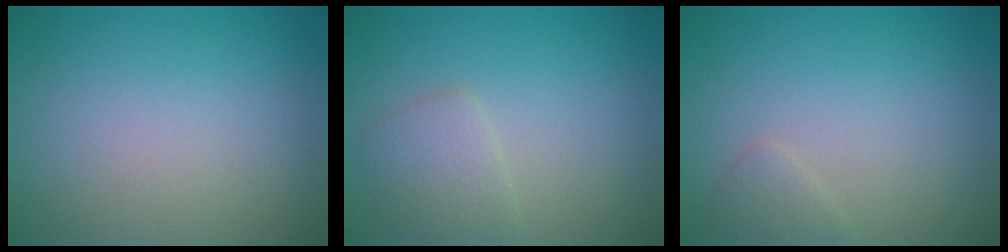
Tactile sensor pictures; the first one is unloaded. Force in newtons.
{"total": 2.3, "press": 2.3, "slide": 0.0}
{"total": 1.1, "press": 1.1, "slide": 0.0}